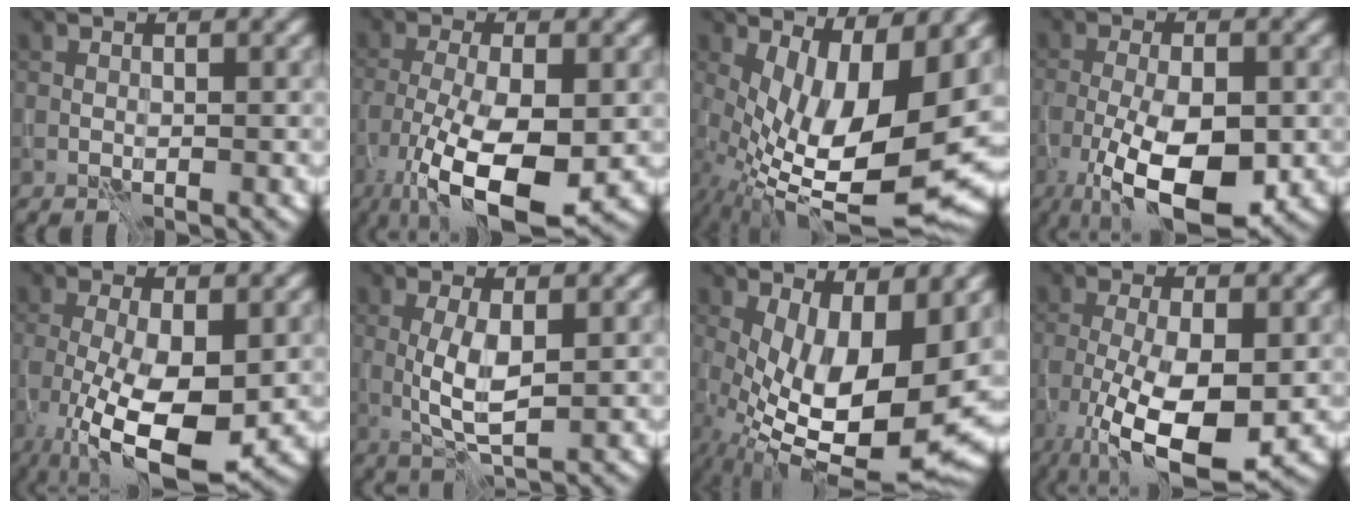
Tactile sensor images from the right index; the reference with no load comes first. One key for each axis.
{"total": 10.5, "fx": -4.4, "fy": 3.6, "fz": 8.9, "tx": -0.172, "ty": -0.018, "tz": -0.074}
{"total": 12.8, "fx": 0.3, "fy": 4.8, "fz": 11.9, "tx": -0.192, "ty": -0.020, "tz": 0.021}
{"total": 9.8, "fx": -3.6, "fy": 3.6, "fz": 8.4, "tx": -0.153, "ty": -0.012, "tz": -0.058}
{"total": 9.6, "fx": -2.5, "fy": 3.3, "fz": 8.7, "tx": -0.160, "ty": -0.018, "tz": -0.041}
{"total": 3.7, "fx": -0.1, "fy": 1.0, "fz": 3.5, "tx": -0.077, "ty": 0.001, "tz": -0.002}
{"total": 12.9, "fx": -0.3, "fy": 5.6, "fz": 11.6, "tx": -0.182, "ty": -0.024, "tz": 0.006}
{"total": 9.6, "fx": -2.9, "fy": 3.2, "fz": 8.6, "tx": -0.163, "ty": -0.017, "tz": -0.047}